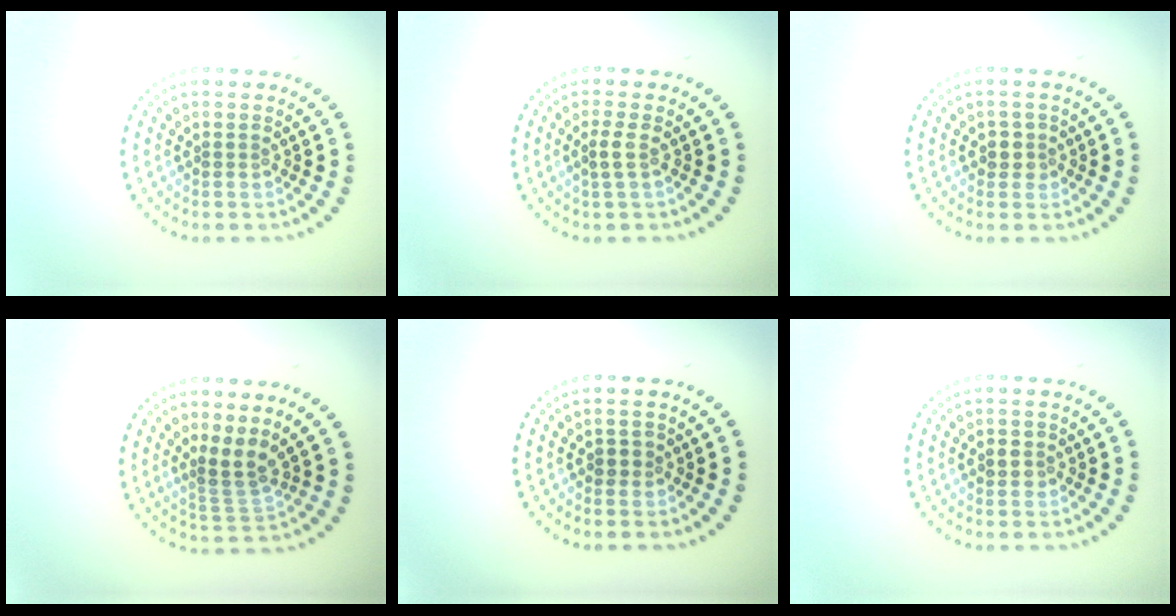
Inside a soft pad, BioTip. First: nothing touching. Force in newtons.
{"total": 1.2, "press": 1.0, "slide": 0.6}
{"total": 1.5, "press": 1.3, "slide": 0.8}
{"total": 2.8, "press": 1.7, "slide": 2.2}
{"total": 1.0, "press": 0.8, "slide": 0.5}
{"total": 1.2, "press": 1.1, "slide": 0.5}